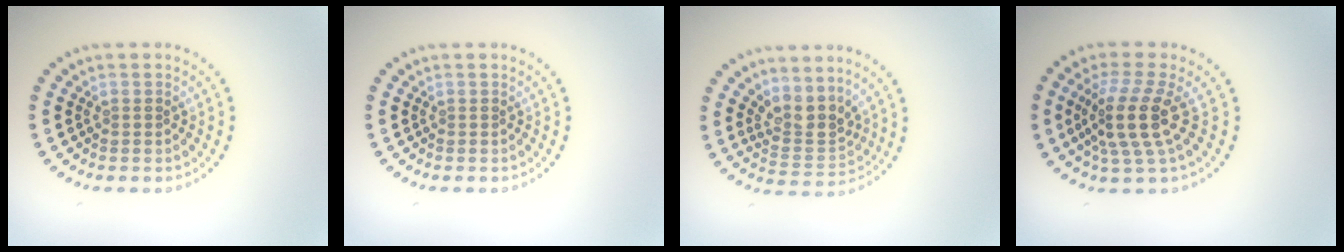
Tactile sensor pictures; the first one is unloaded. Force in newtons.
{"total": 0.0}
{"total": 3.2, "press": 2.5, "slide": 2.0}
{"total": 4.4, "press": 3.4, "slide": 2.9}